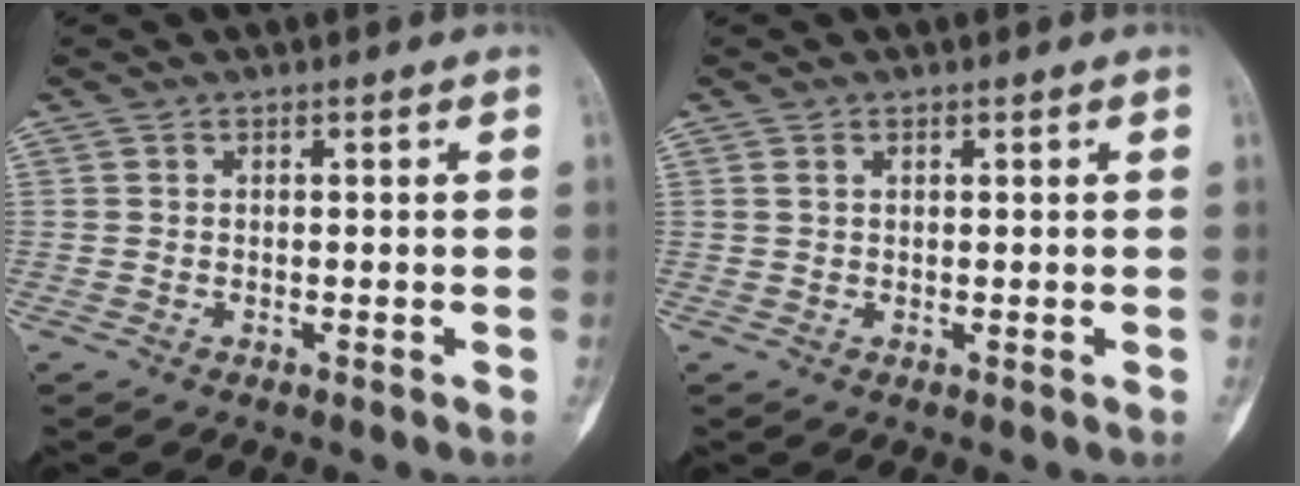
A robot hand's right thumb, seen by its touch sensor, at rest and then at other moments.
{"total": 0.8, "force": [0.4, 0.4, 0.5], "torque": [-0.006, 0.003, 0.007]}